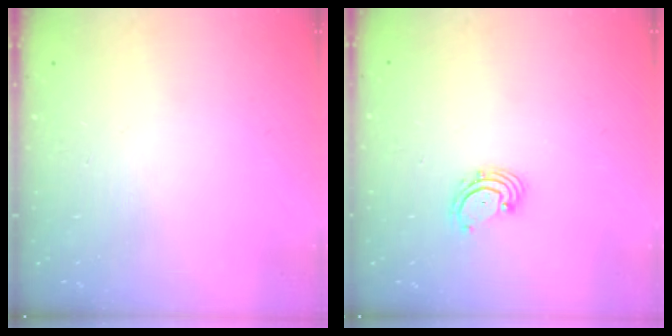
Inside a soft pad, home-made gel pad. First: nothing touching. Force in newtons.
{"total": 1.8, "press": 1.7, "slide": 0.7}